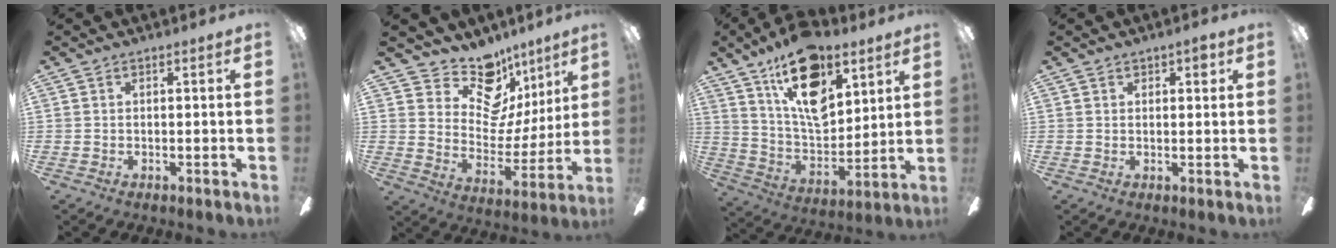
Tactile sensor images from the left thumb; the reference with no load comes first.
{"total": 16.2, "force": [11.2, 9.7, 6.6], "torque": [-0.106, -0.083, 0.204]}
{"total": 19.8, "force": [11.5, 10.1, 12.6], "torque": [-0.214, -0.057, 0.202]}
{"total": 2.4, "force": [1.5, 1.2, 1.4], "torque": [-0.013, -0.001, 0.022]}